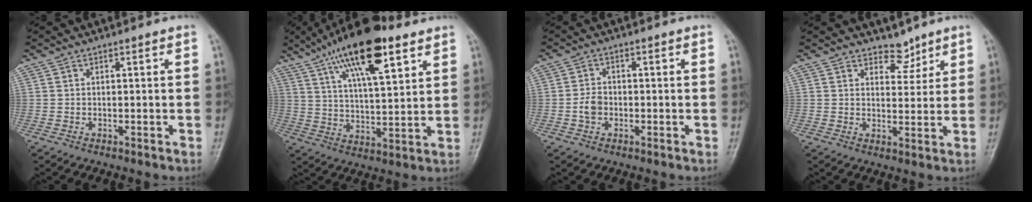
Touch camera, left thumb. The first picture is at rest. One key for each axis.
{"total": 18.3, "fx": 10.3, "fy": 6.0, "fz": 13.9, "tx": -0.215, "ty": -0.024, "tz": 0.176}
{"total": 3.1, "fx": -0.8, "fy": 2.3, "fz": 1.9, "tx": -0.031, "ty": 0.009, "tz": -0.020}
{"total": 4.0, "fx": 3.3, "fy": 2.2, "fz": 0.8, "tx": 0.014, "ty": -0.025, "tz": 0.052}